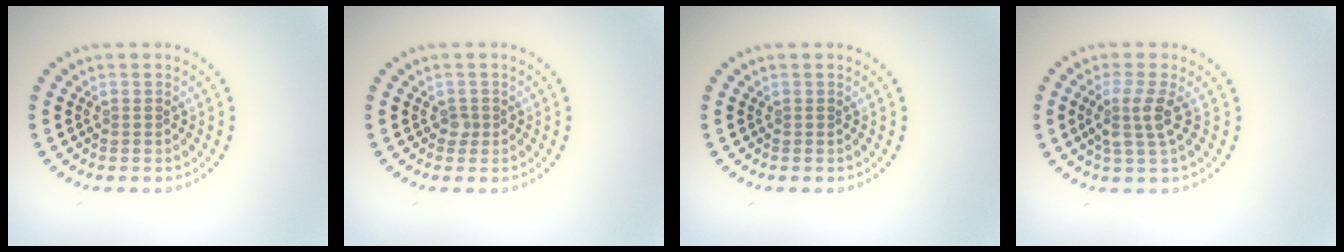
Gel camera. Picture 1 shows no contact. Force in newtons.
{"total": 0.8, "press": 0.6, "slide": 0.6}
{"total": 0.0}
{"total": 2.8, "press": 2.3, "slide": 1.7}